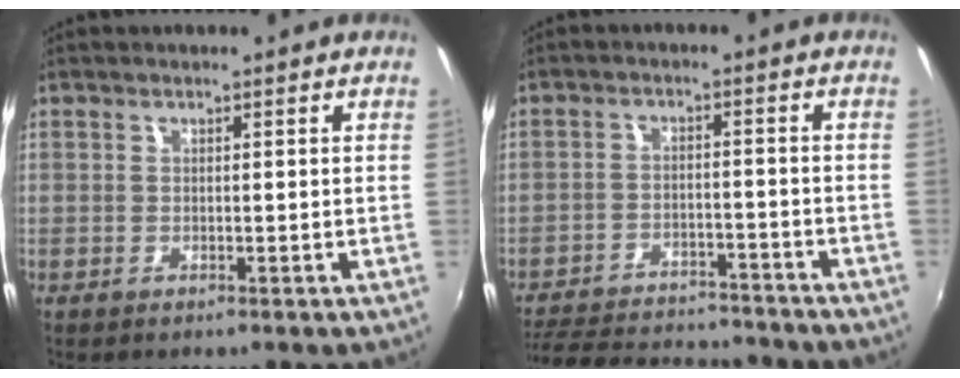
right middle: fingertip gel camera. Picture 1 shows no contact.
{"total": 19.0, "force": [-16.7, 5.2, 7.5], "torque": [-0.170, -0.007, -0.232]}